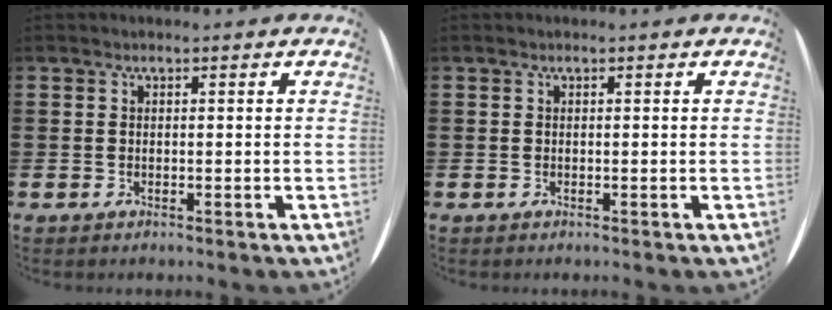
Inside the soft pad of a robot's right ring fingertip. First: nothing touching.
{"total": 0.0}